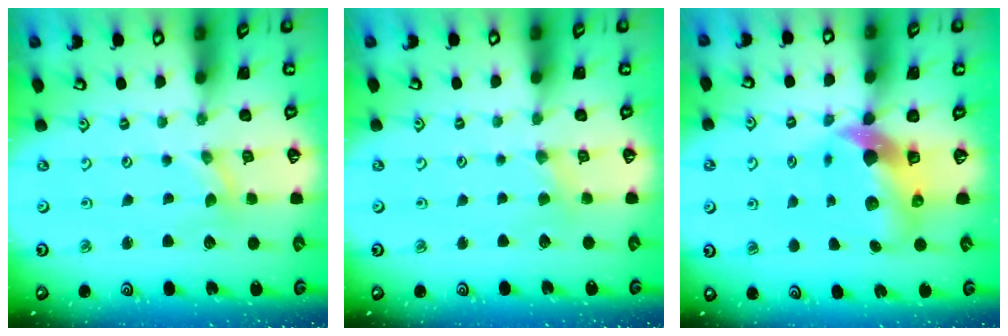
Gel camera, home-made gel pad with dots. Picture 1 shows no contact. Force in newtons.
{"total": 2.2, "press": 2.2, "slide": 0.4}
{"total": 8.6, "press": 8.5, "slide": 1.4}